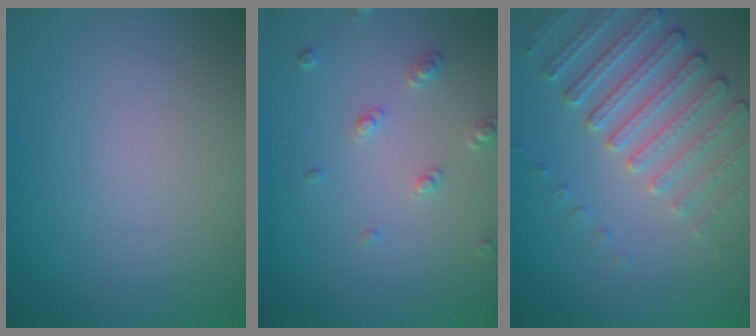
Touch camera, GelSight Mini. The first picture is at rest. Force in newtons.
{"total": 1.9, "press": 1.8, "slide": 0.5}
{"total": 4.3, "press": 4.1, "slide": 1.3}